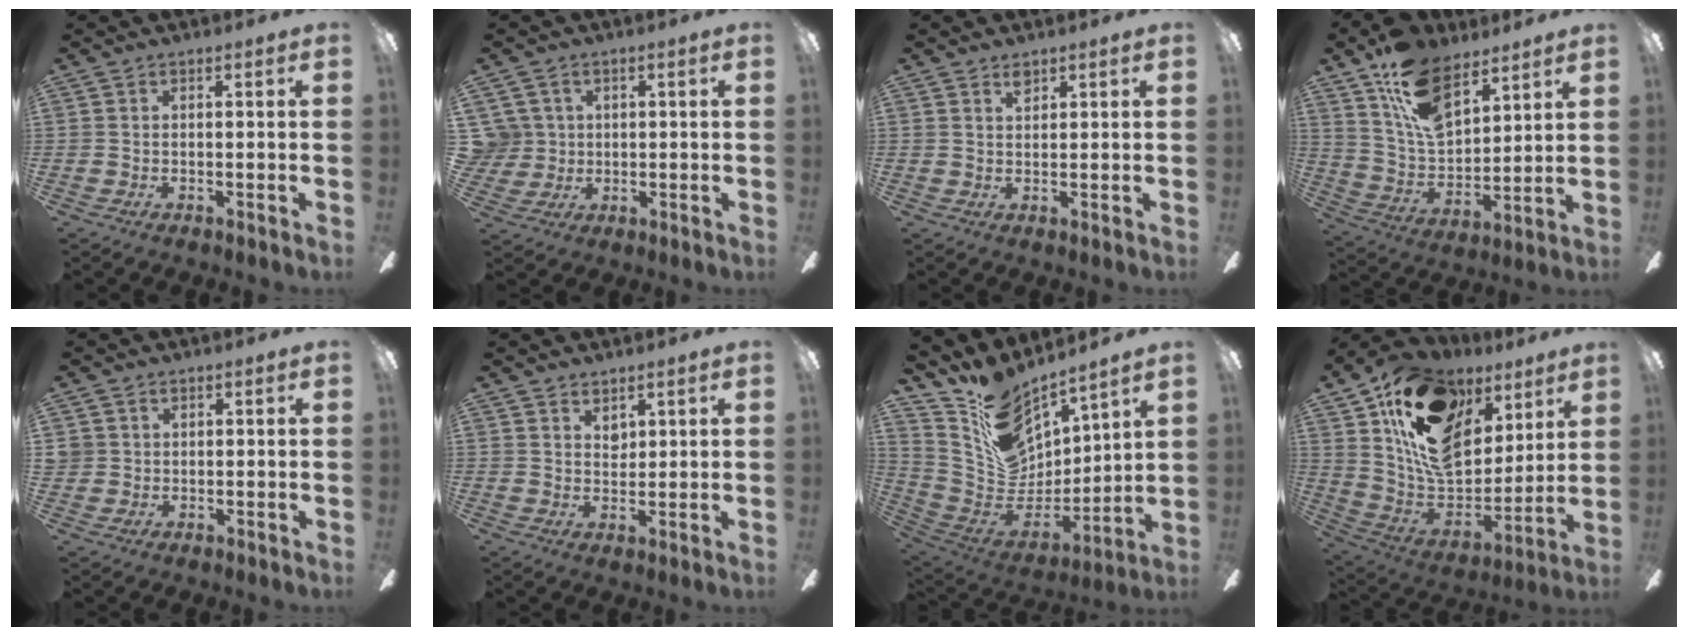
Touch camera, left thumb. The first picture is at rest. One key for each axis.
{"total": 6.0, "fx": 1.5, "fy": 5.8, "fz": 0.8, "tx": -0.028, "ty": 0.007, "tz": 0.030}
{"total": 2.0, "fx": 1.6, "fy": 0.8, "fz": 0.9, "tx": -0.012, "ty": -0.004, "tz": 0.028}
{"total": 16.8, "fx": 10.6, "fy": 9.0, "fz": 9.4, "tx": -0.183, "ty": -0.037, "tz": 0.201}
{"total": 2.5, "fx": 0.8, "fy": 2.3, "fz": 0.1, "tx": -0.008, "ty": 0.006, "tz": 0.015}
{"total": 3.0, "fx": 2.2, "fy": 1.9, "fz": 0.9, "tx": -0.004, "ty": -0.009, "tz": 0.039}
{"total": 13.7, "fx": 11.3, "fy": 6.6, "fz": 4.0, "tx": -0.107, "ty": -0.097, "tz": 0.215}
{"total": 21.3, "fx": 9.3, "fy": 14.1, "fz": 13.0, "tx": -0.226, "ty": -0.044, "tz": 0.173}